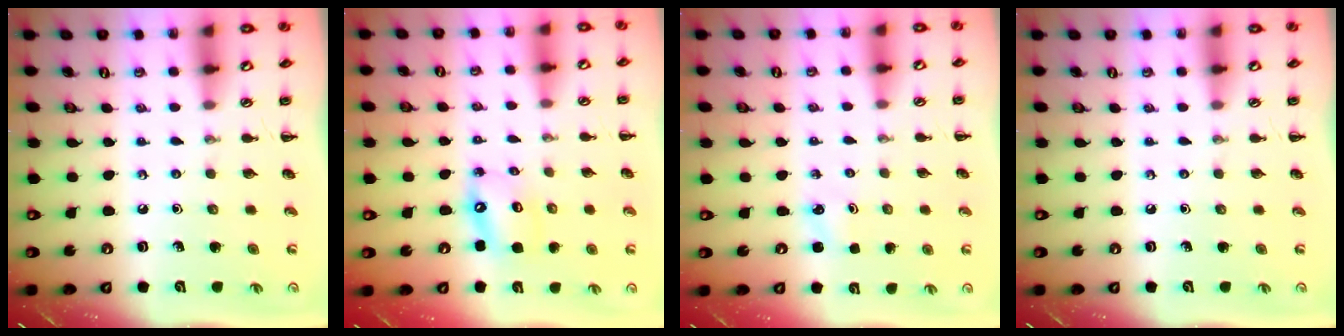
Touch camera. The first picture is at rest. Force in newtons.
{"total": 8.9, "press": 8.6, "slide": 2.1}
{"total": 1.4, "press": 1.4, "slide": 0.4}
{"total": 0.0}